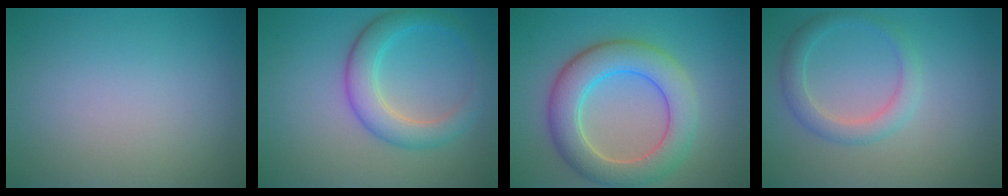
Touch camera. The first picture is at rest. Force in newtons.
{"total": 4.2, "press": 4.2, "slide": 0.1}
{"total": 7.1, "press": 7.1, "slide": 0.3}
{"total": 2.7, "press": 2.7, "slide": 0.2}